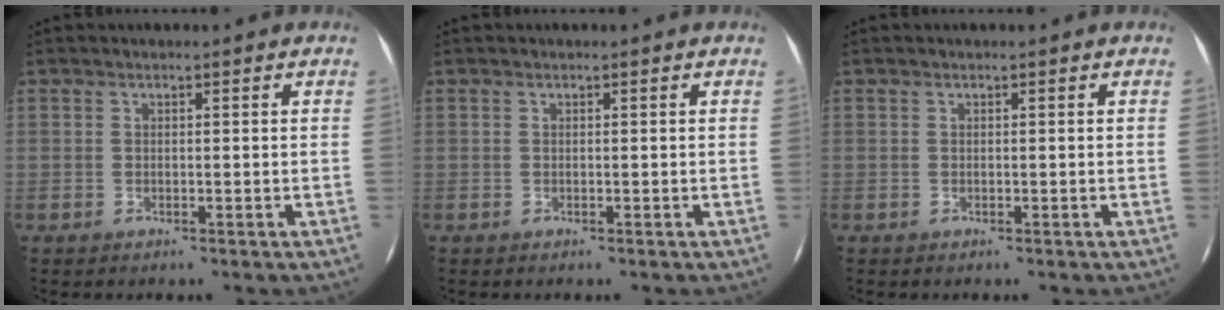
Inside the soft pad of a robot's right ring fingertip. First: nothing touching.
{"total": 0.0}
{"total": 0.0}